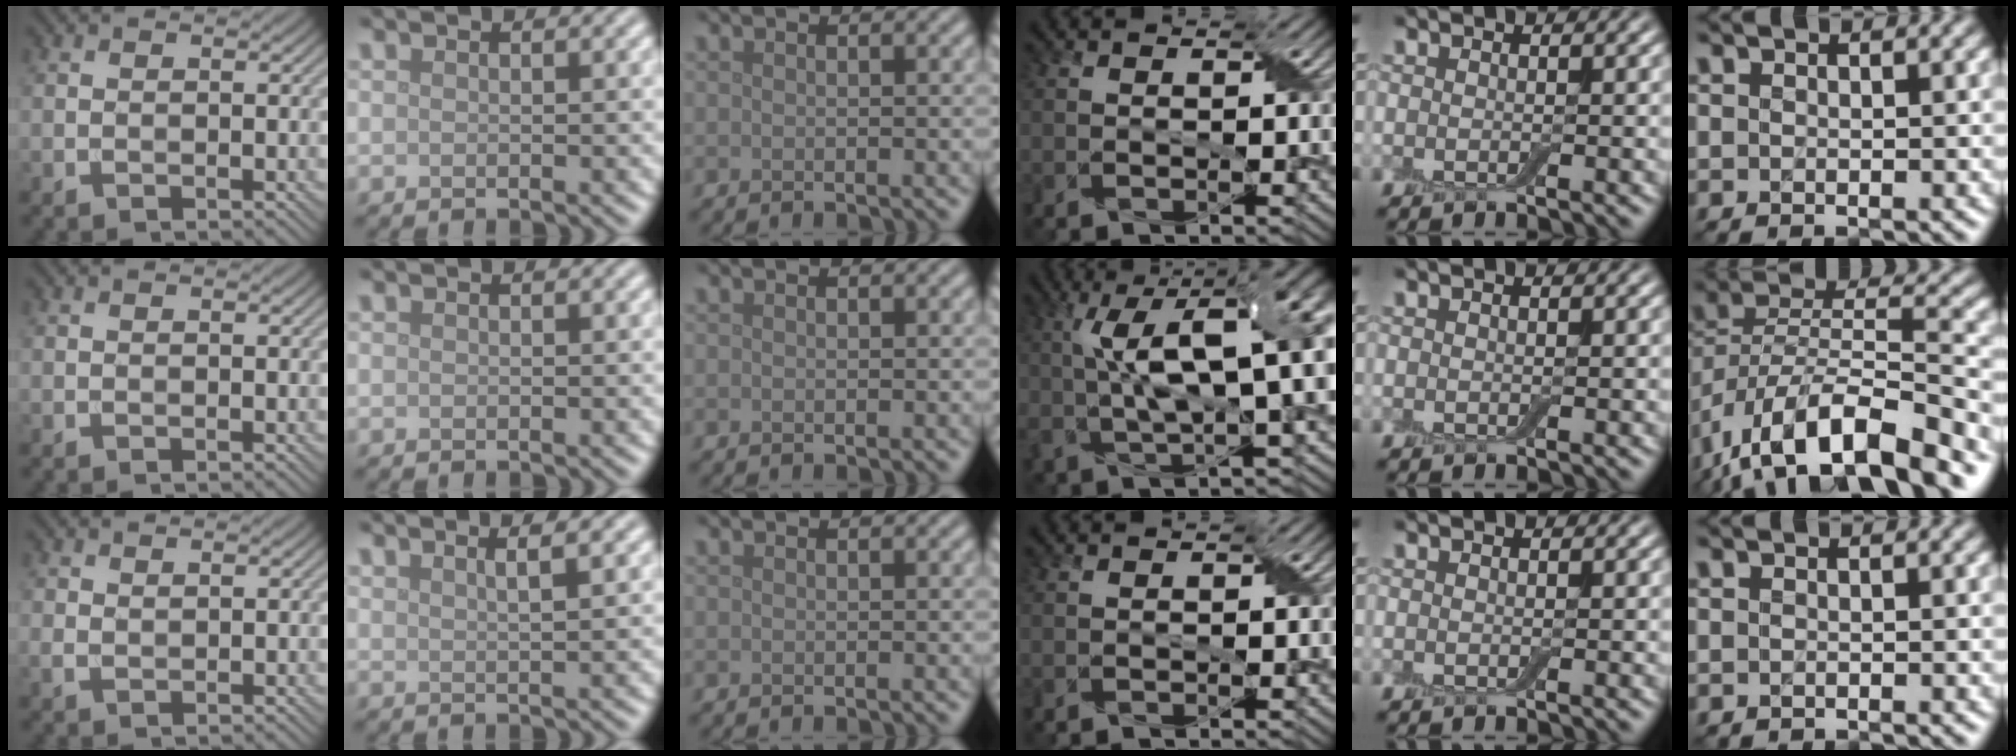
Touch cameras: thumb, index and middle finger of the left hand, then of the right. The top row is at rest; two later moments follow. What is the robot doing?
{"motion": "peel", "object": "aluminum foil"}